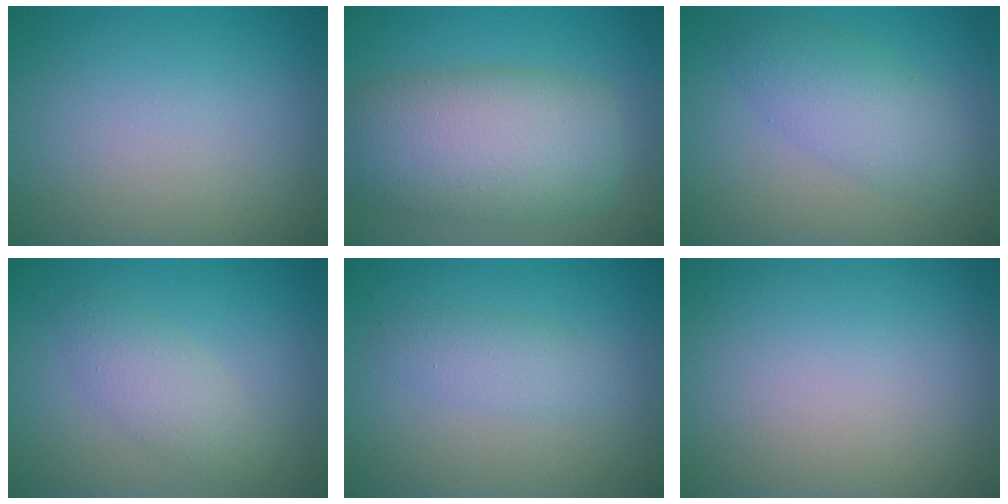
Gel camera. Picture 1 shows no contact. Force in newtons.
{"total": 9.5, "press": 9.4, "slide": 0.4}
{"total": 3.8, "press": 3.8, "slide": 0.0}
{"total": 2.5, "press": 2.5, "slide": 0.2}
{"total": 1.9, "press": 1.9, "slide": 0.1}
{"total": 0.0}